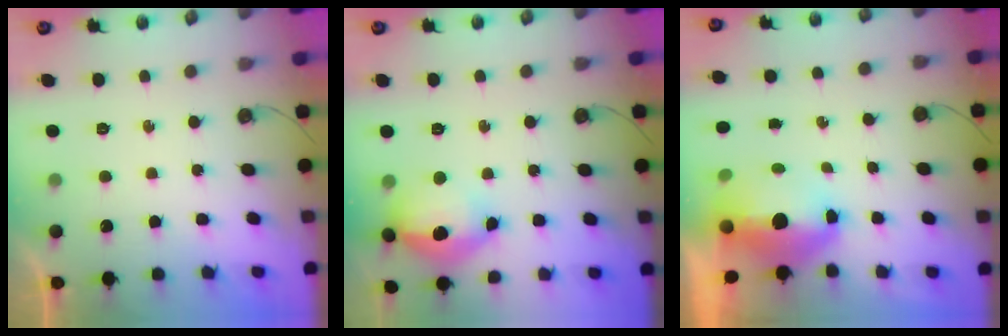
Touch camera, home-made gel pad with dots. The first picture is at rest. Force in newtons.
{"total": 14.6, "press": 14.5, "slide": 1.8}
{"total": 12.9, "press": 9.2, "slide": 9.1}